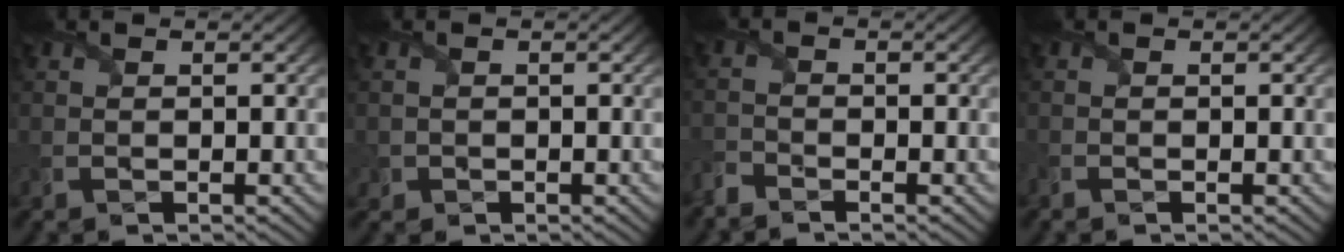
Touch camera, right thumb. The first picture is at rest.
{"total": 1.2, "force": [-0.5, 1.1, 0.1], "torque": [0.000, -0.008, -0.013]}
{"total": 2.5, "force": [-2.4, 0.5, 0.5], "torque": [-0.015, -0.010, -0.062]}
{"total": 0.8, "force": [-0.7, 0.3, 0.2], "torque": [-0.008, -0.007, -0.015]}